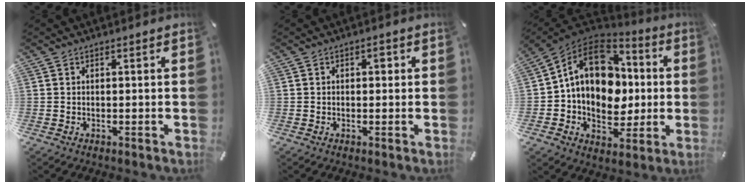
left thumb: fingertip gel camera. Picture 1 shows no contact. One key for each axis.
{"total": 1.7, "fx": 0.2, "fy": 1.1, "fz": 1.2, "tx": -0.018, "ty": 0.005, "tz": -0.001}
{"total": 16.5, "fx": 2.3, "fy": 12.8, "fz": 10.2, "tx": -0.165, "ty": 0.000, "tz": 0.047}